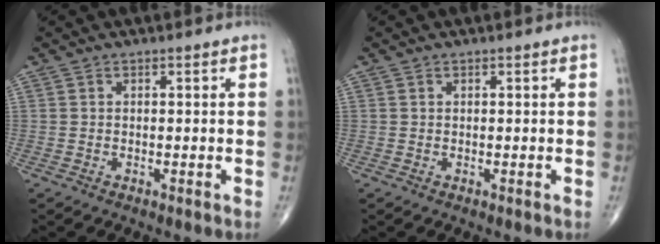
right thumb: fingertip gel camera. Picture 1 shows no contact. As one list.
[{"total": 0.0}]